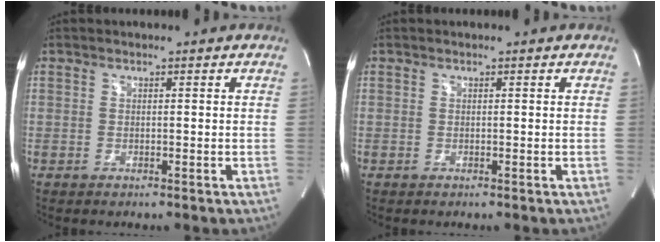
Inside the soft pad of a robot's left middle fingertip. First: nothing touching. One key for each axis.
{"total": 0.0}